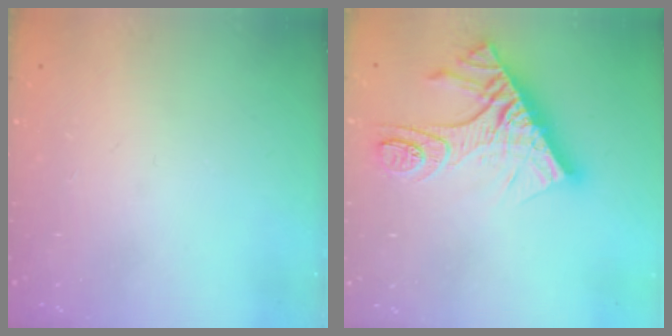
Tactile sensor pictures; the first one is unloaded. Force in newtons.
{"total": 15.8, "press": 15.8, "slide": 1.4}